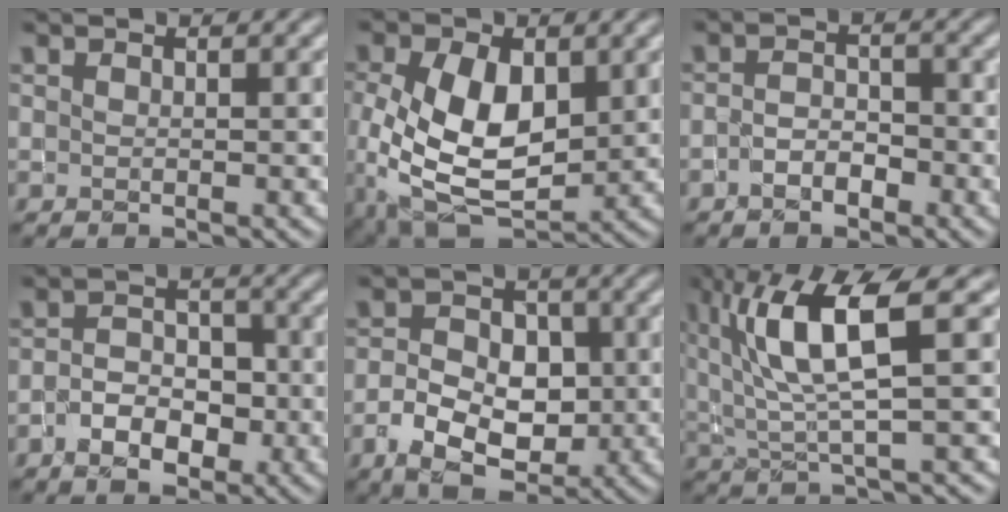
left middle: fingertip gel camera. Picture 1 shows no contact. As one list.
[{"total": 9.8, "force": [-0.4, 6.0, 7.7], "torque": [-0.170, -0.007, -0.007]}, {"total": 2.1, "force": [-1.5, 1.1, 1.0], "torque": [-0.021, 0.004, -0.028]}, {"total": 3.8, "force": [-2.0, 2.5, 2.1], "torque": [-0.037, 0.003, -0.034]}, {"total": 5.7, "force": [-1.8, 4.0, 3.7], "torque": [-0.065, 0.000, -0.030]}, {"total": 7.7, "force": [2.7, 1.7, 7.0], "torque": [-0.133, 0.005, 0.052]}]